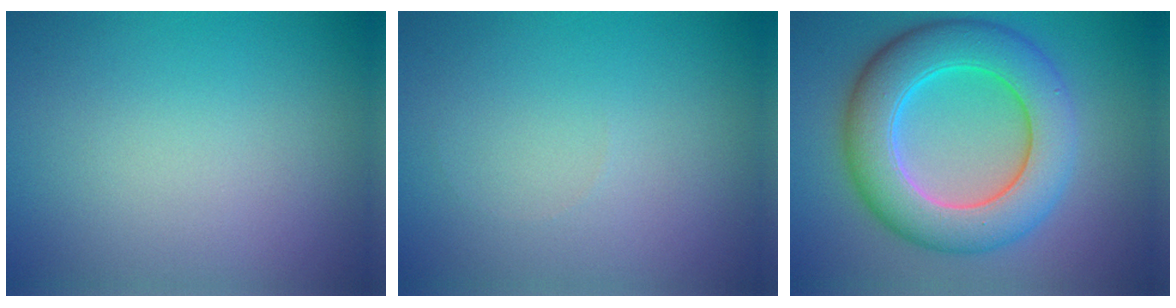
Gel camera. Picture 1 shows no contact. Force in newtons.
{"total": 0.0}
{"total": 9.2, "press": 9.2, "slide": 0.4}